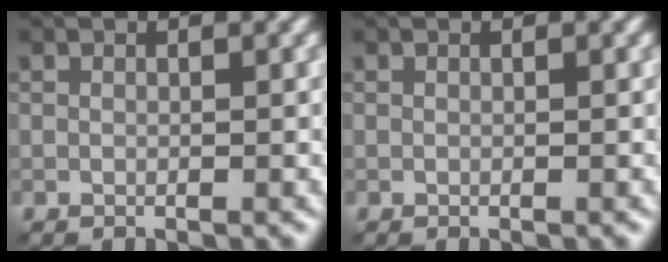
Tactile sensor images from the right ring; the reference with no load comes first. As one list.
[{"total": 0.0}]